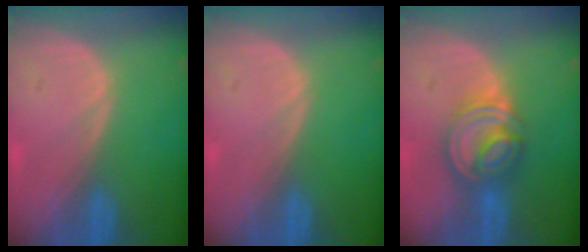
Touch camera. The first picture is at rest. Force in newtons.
{"total": 0.0}
{"total": 7.6, "press": 6.6, "slide": 3.8}